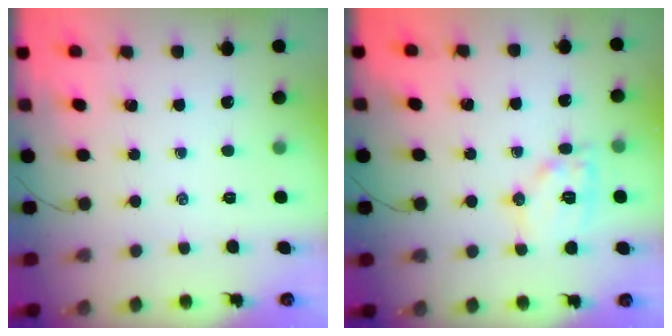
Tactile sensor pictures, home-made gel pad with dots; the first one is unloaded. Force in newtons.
{"total": 11.3, "press": 11.3, "slide": 0.3}